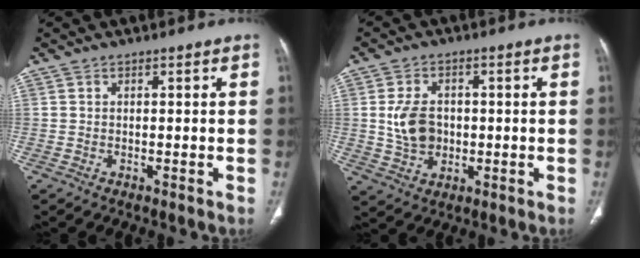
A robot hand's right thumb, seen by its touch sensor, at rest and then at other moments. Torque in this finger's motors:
{"motor_torque": [0.39, 0.33, 0.77, 0.16, 0.20]}